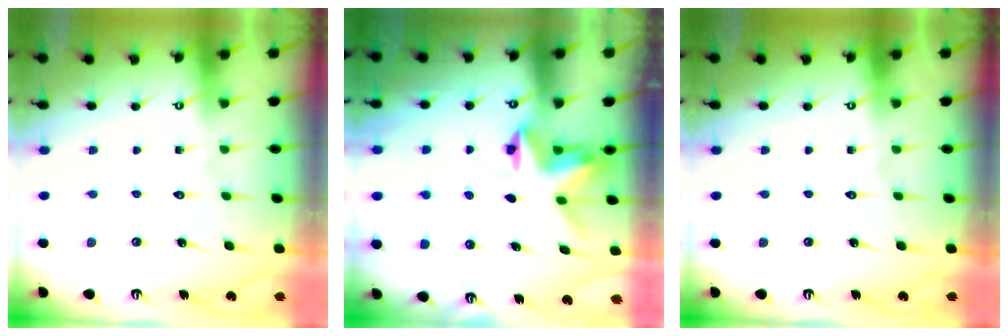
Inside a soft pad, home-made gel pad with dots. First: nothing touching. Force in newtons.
{"total": 3.8, "press": 3.8, "slide": 0.5}
{"total": 0.0}